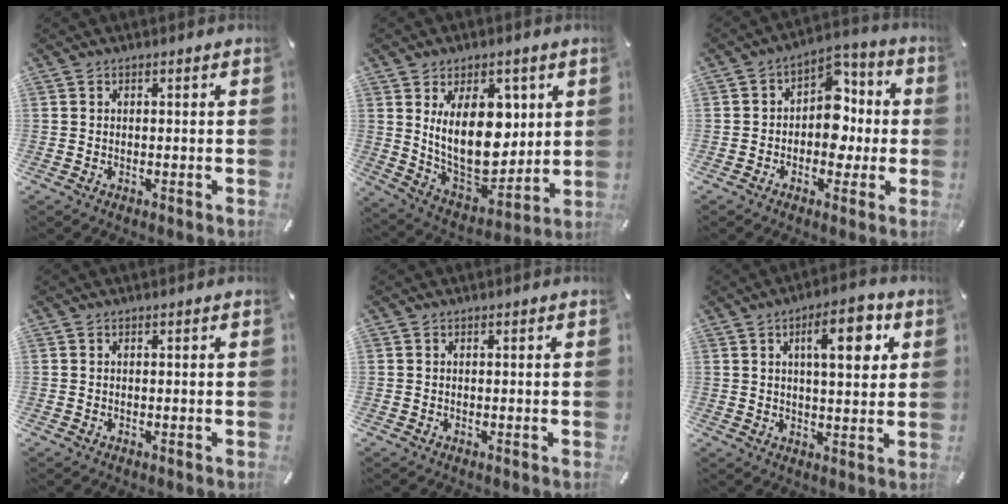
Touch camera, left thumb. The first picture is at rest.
{"total": 18.9, "force": [5.0, 11.4, 14.2], "torque": [-0.245, -0.038, 0.088]}
{"total": 10.7, "force": [-0.8, 8.3, 6.7], "torque": [-0.085, 0.007, -0.013]}
{"total": 0.0}
{"total": 0.0}
{"total": 11.2, "force": [4.1, 4.2, 9.5], "torque": [-0.134, -0.011, 0.059]}